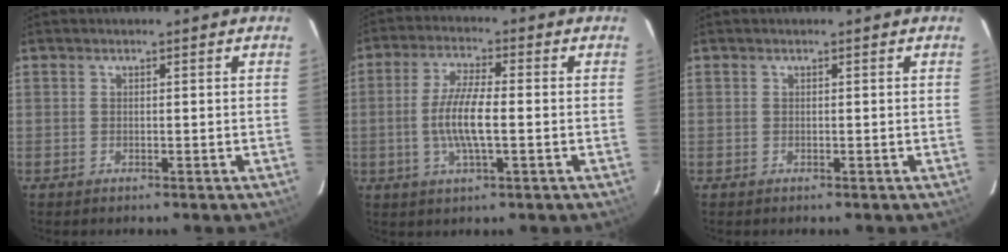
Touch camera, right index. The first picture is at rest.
{"total": 8.2, "force": [-1.2, 1.7, 7.9], "torque": [-0.160, -0.004, -0.027]}
{"total": 0.0}